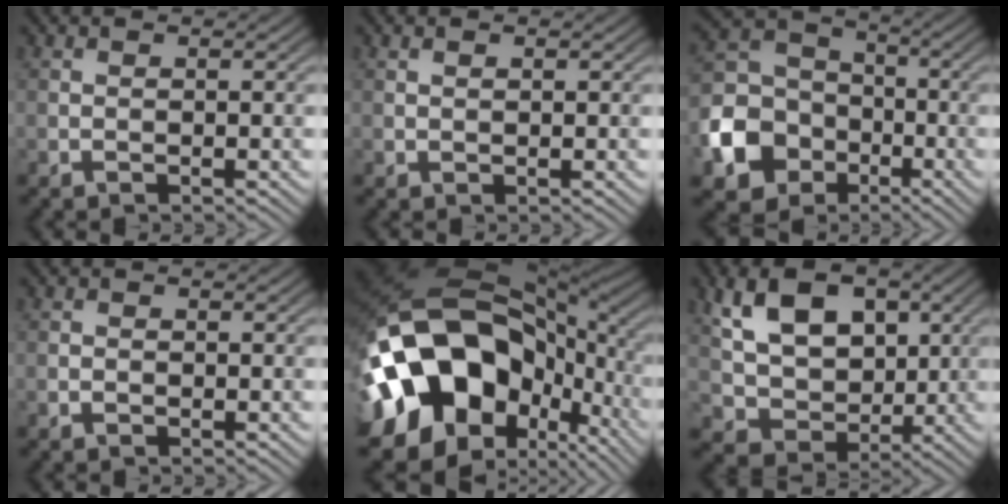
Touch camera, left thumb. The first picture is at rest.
{"total": 0.6, "force": [0.4, 0.3, 0.4], "torque": [-0.007, 0.001, 0.007]}
{"total": 10.9, "force": [-4.0, 8.8, 4.9], "torque": [-0.136, -0.014, -0.094]}
{"total": 0.6, "force": [-0.3, 0.4, 0.4], "torque": [-0.006, -0.001, -0.006]}
{"total": 22.8, "force": [-3.3, 15.6, 16.3], "torque": [-0.352, -0.041, -0.027]}
{"total": 9.7, "force": [2.3, 7.0, 6.3], "torque": [-0.134, -0.014, 0.042]}